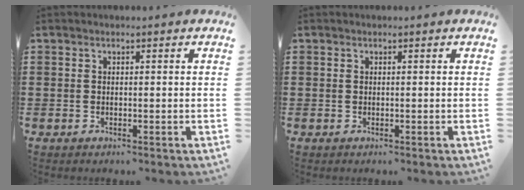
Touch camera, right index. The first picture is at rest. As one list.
[{"total": 0.0}]